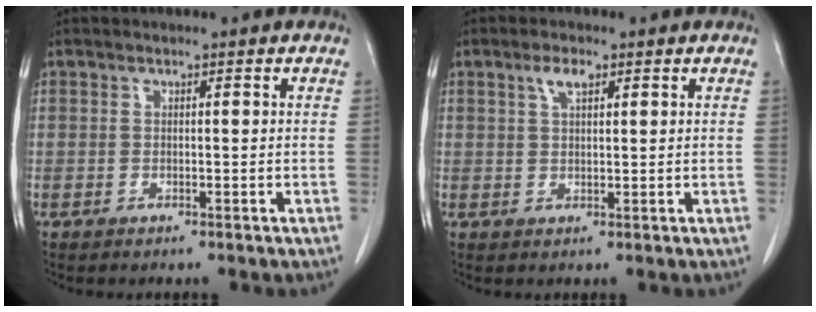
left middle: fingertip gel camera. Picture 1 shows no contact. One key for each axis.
{"total": 2.6, "fx": 1.4, "fy": 1.0, "fz": 2.0, "tx": -0.042, "ty": 0.005, "tz": 0.029}